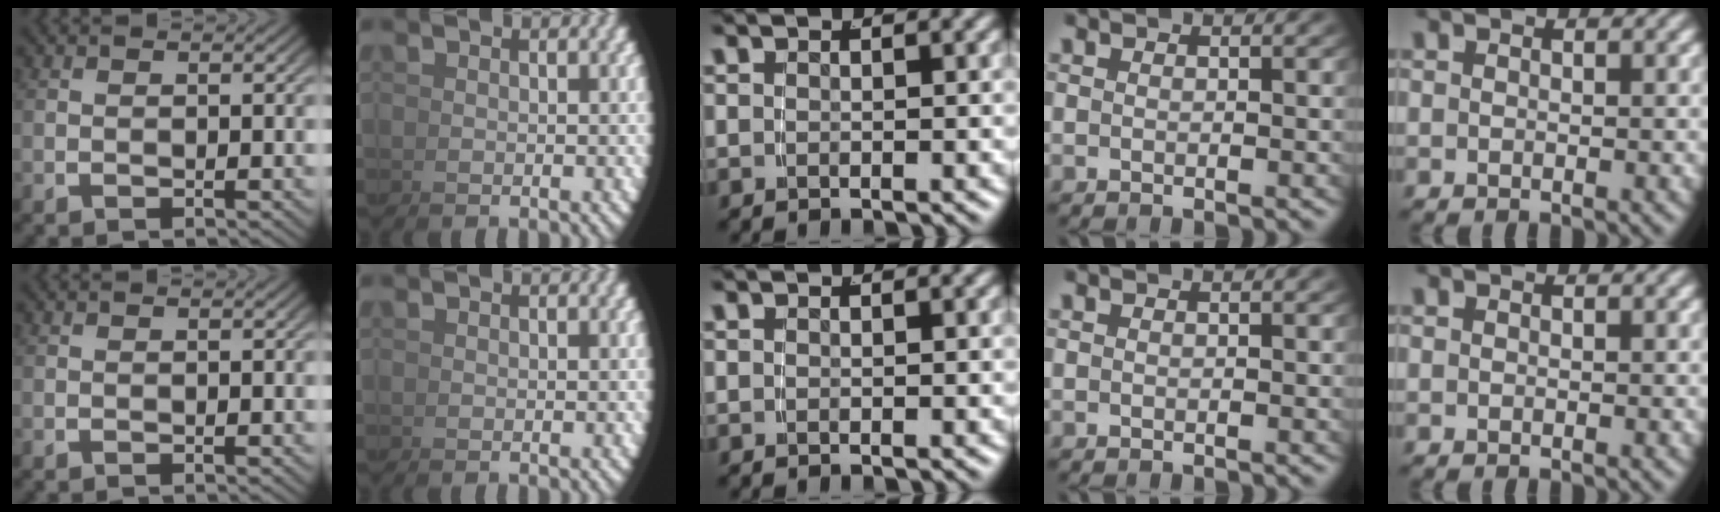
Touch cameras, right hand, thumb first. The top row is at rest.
{}